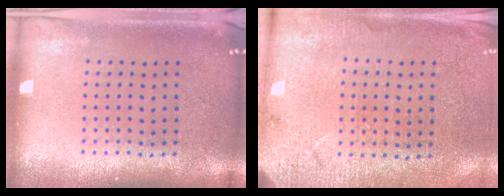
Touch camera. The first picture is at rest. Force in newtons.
{"total": 2.7, "press": 2.6, "slide": 0.4}